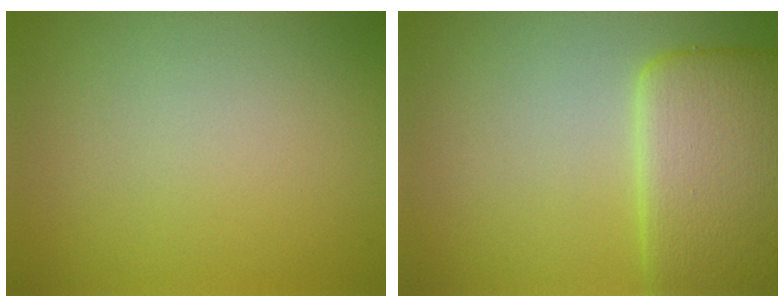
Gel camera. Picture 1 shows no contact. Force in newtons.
{"total": 7.6, "press": 7.6, "slide": 0.5}